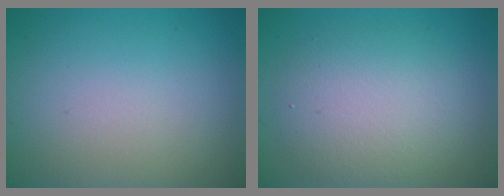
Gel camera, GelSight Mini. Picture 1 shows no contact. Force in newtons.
{"total": 5.1, "press": 5.1, "slide": 0.2}